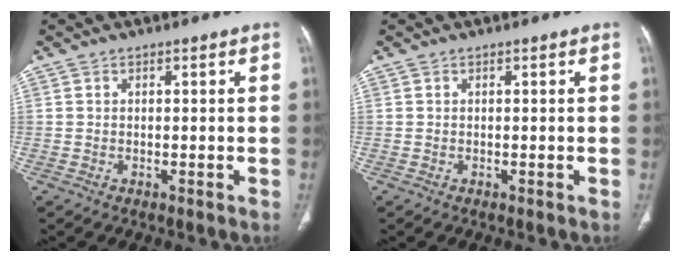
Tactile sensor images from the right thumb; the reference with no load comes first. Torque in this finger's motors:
{"motor_torque": [-0.06, 0.11, -0.19, 0.19, 0.01]}